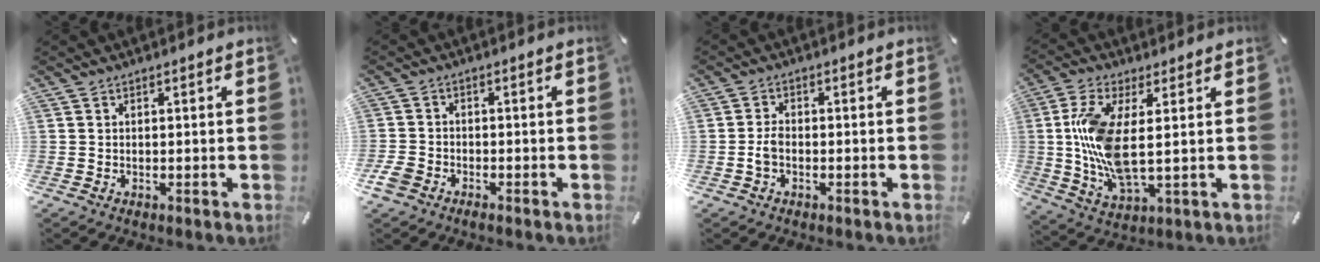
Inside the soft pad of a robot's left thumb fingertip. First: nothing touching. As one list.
[{"total": 3.2, "force": [-2.2, 1.8, 1.4], "torque": [-0.044, 0.004, -0.046]}, {"total": 2.7, "force": [-1.0, 1.6, 2.0], "torque": [-0.043, 0.003, -0.019]}, {"total": 12.9, "force": [1.4, 4.6, 12.0], "torque": [-0.260, -0.019, 0.023]}]